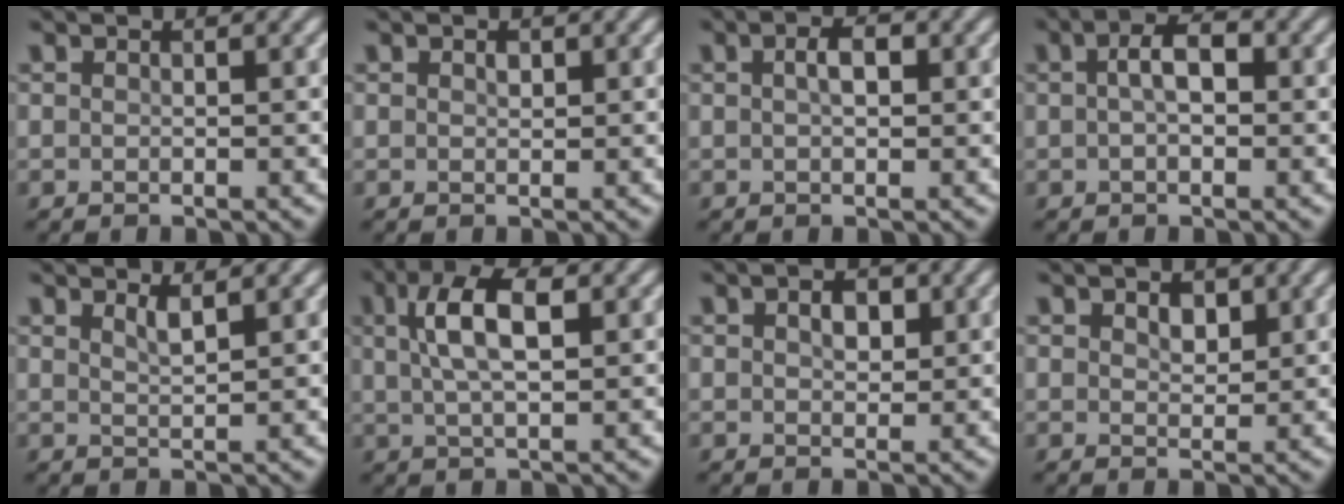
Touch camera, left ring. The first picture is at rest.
{"total": 0.6, "force": [0.3, 0.4, 0.4], "torque": [-0.007, 0.000, 0.004]}
{"total": 2.0, "force": [0.4, 1.0, 1.7], "torque": [-0.029, 0.003, 0.004]}
{"total": 3.0, "force": [0.3, 1.5, 2.6], "torque": [-0.046, 0.006, -0.001]}
{"total": 1.5, "force": [1.0, 0.4, 1.0], "torque": [-0.014, 0.001, 0.015]}
{"total": 5.4, "force": [1.6, 2.1, 4.7], "torque": [-0.092, 0.010, 0.026]}
{"total": 2.1, "force": [0.7, 1.4, 1.5], "torque": [-0.024, 0.001, 0.009]}
{"total": 1.8, "force": [0.8, 1.1, 1.1], "torque": [-0.018, -0.001, 0.015]}